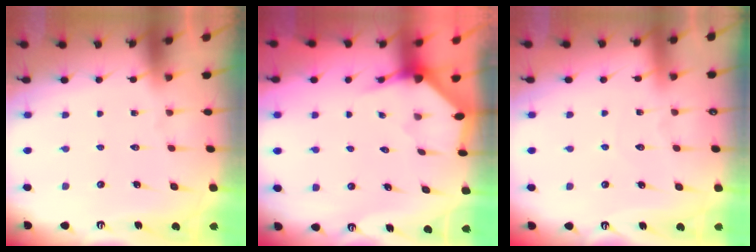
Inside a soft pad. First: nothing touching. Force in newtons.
{"total": 2.9, "press": 2.9, "slide": 0.3}
{"total": 2.7, "press": 2.7, "slide": 0.4}